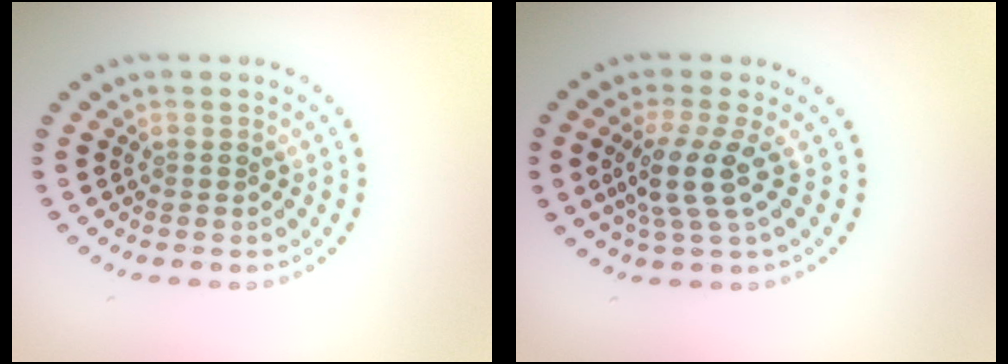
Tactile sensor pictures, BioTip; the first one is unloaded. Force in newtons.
{"total": 3.8, "press": 2.9, "slide": 2.5}